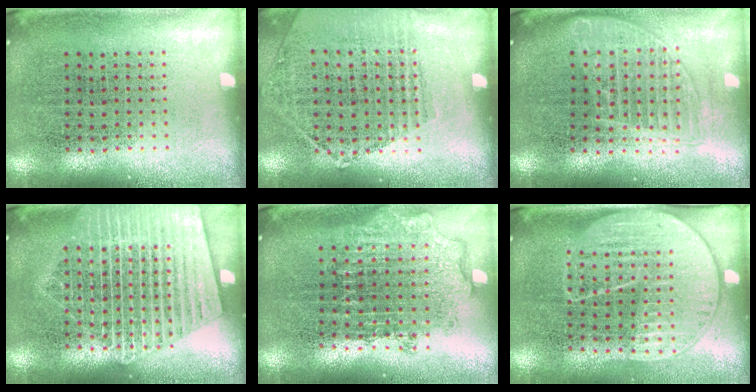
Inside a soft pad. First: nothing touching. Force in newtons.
{"total": 1.2, "press": 1.1, "slide": 0.5}
{"total": 1.6, "press": 1.4, "slide": 0.8}
{"total": 2.7, "press": 2.7, "slide": 0.4}
{"total": 1.9, "press": 1.5, "slide": 1.2}
{"total": 1.8, "press": 1.5, "slide": 0.9}